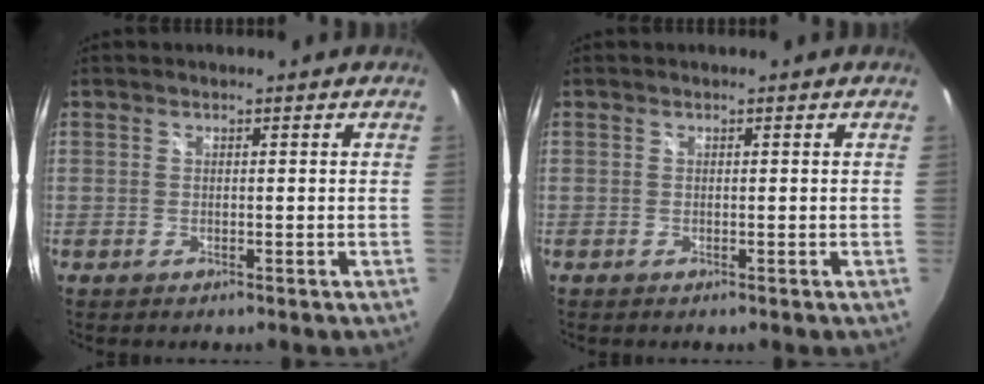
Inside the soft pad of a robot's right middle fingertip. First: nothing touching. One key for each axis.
{"total": 0.0}